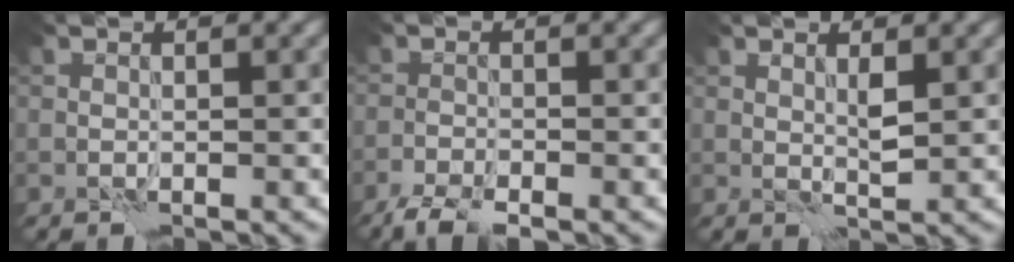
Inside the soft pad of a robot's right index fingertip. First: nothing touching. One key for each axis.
{"total": 2.9, "fx": -2.5, "fy": 0.6, "fz": 1.5, "tx": -0.032, "ty": -0.008, "tz": -0.052}
{"total": 1.2, "fx": 0.9, "fy": 0.1, "fz": 0.8, "tx": -0.017, "ty": -0.005, "tz": 0.015}